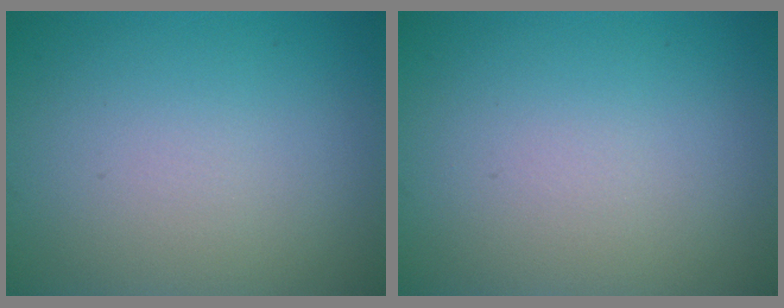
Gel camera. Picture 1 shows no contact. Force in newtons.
{"total": 0.0}